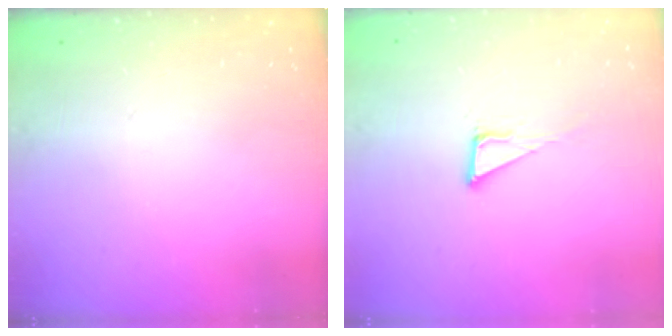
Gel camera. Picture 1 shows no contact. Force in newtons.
{"total": 3.9, "press": 3.9, "slide": 0.2}